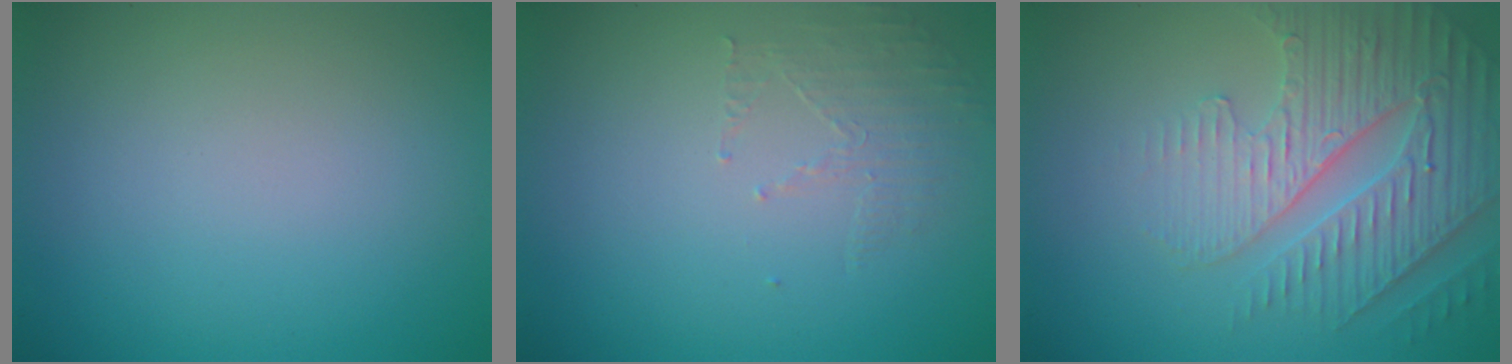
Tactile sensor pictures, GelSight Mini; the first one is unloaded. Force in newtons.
{"total": 1.5, "press": 0.5, "slide": 1.4}
{"total": 4.8, "press": 4.4, "slide": 1.9}